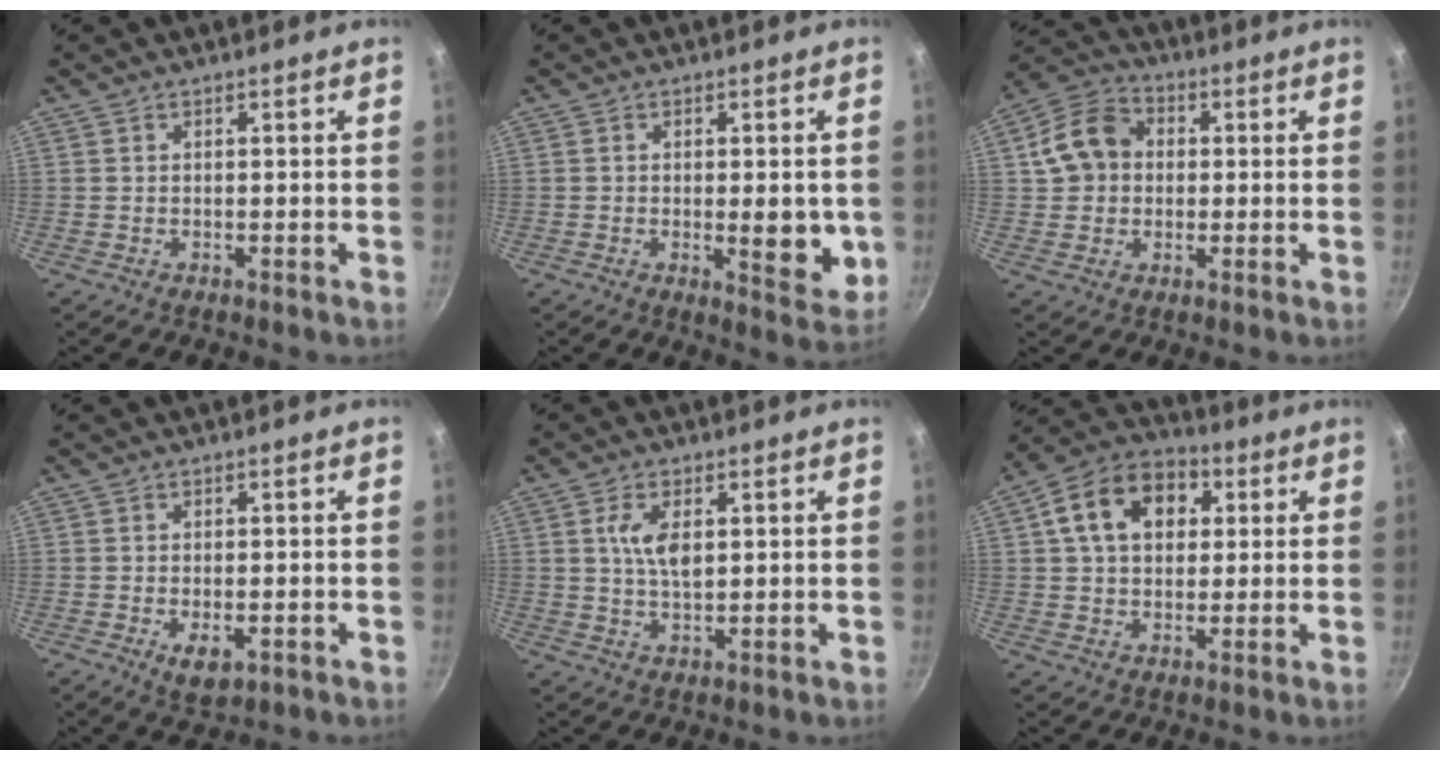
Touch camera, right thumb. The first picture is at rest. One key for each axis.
{"total": 8.0, "fx": -0.7, "fy": 2.9, "fz": 7.5, "tx": -0.093, "ty": -0.017, "tz": -0.007}
{"total": 10.2, "fx": 1.0, "fy": 8.5, "fz": 5.6, "tx": -0.073, "ty": 0.018, "tz": 0.002}
{"total": 4.7, "fx": -1.4, "fy": 2.4, "fz": 3.7, "tx": -0.054, "ty": -0.005, "tz": -0.016}
{"total": 6.1, "fx": 1.5, "fy": 3.0, "fz": 5.1, "tx": -0.092, "ty": -0.005, "tz": 0.027}
{"total": 14.6, "fx": 4.0, "fy": 10.5, "fz": 9.3, "tx": -0.133, "ty": 0.021, "tz": 0.050}